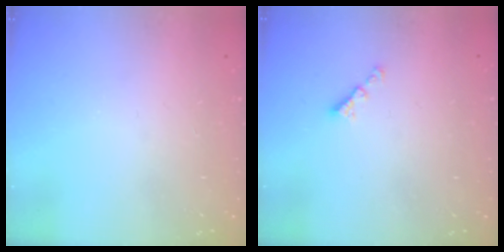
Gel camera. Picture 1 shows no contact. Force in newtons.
{"total": 2.1, "press": 2.1, "slide": 0.4}